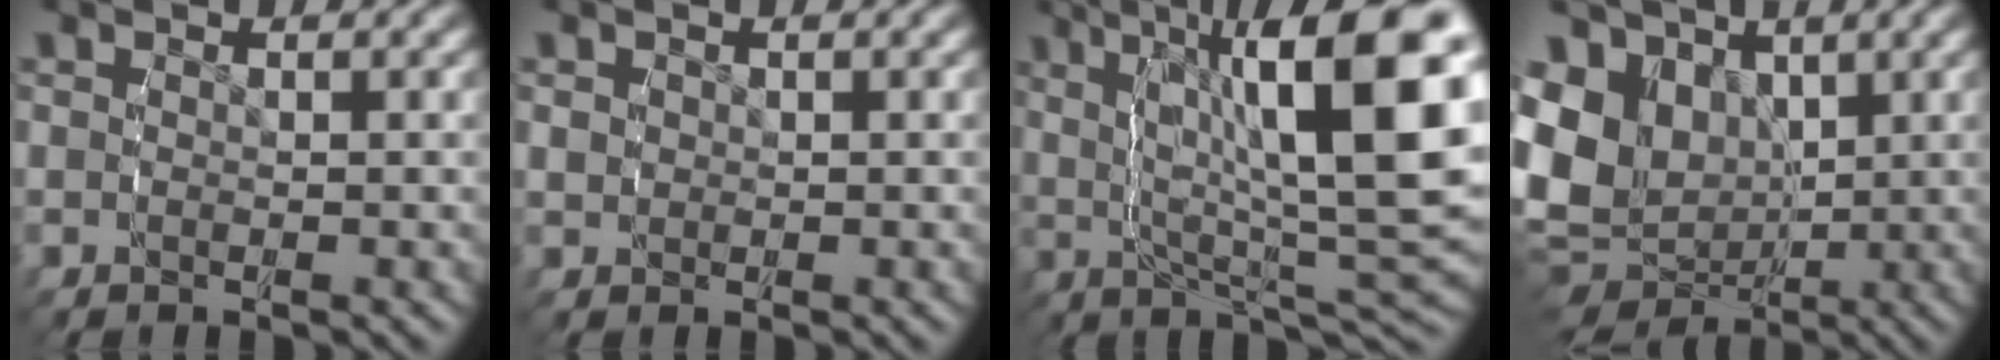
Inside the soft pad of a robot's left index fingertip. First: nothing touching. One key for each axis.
{"total": 0.8, "fx": 0.1, "fy": 0.7, "fz": 0.2, "tx": -0.010, "ty": -0.009, "tz": 0.011}
{"total": 13.9, "fx": 2.6, "fy": 4.5, "fz": 12.9, "tx": -0.166, "ty": 0.008, "tz": 0.045}
{"total": 13.3, "fx": -0.1, "fy": 10.8, "fz": 7.7, "tx": -0.167, "ty": -0.045, "tz": 0.017}